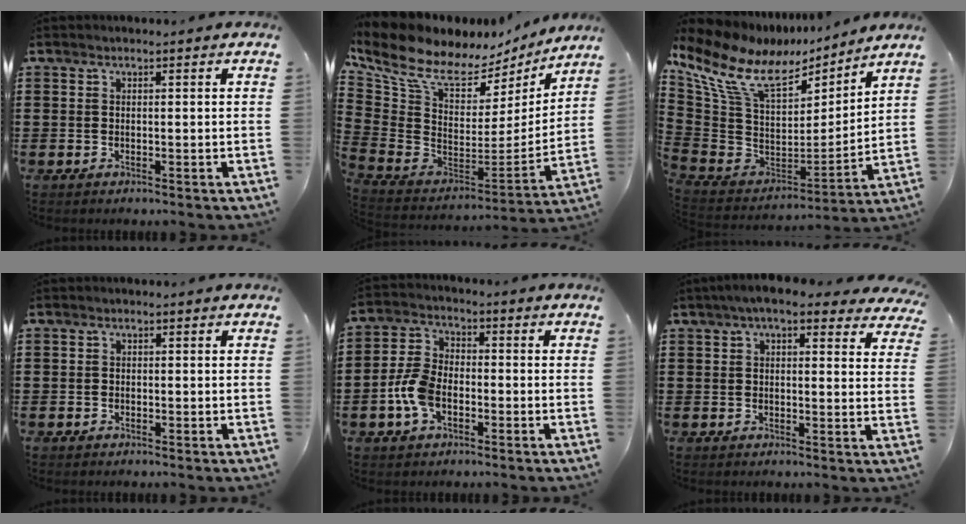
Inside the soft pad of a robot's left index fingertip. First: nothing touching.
{"total": 9.1, "force": [6.0, 4.6, 5.1], "torque": [-0.131, -0.041, 0.105]}
{"total": 12.8, "force": [7.6, 6.4, 8.1], "torque": [-0.195, -0.040, 0.132]}
{"total": 0.6, "force": [-0.3, 0.5, 0.1], "torque": [-0.003, 0.002, -0.007]}
{"total": 6.8, "force": [-2.2, 4.3, 4.8], "torque": [-0.124, 0.001, -0.050]}
{"total": 5.8, "force": [4.6, 1.2, 3.3], "torque": [-0.078, -0.002, 0.082]}